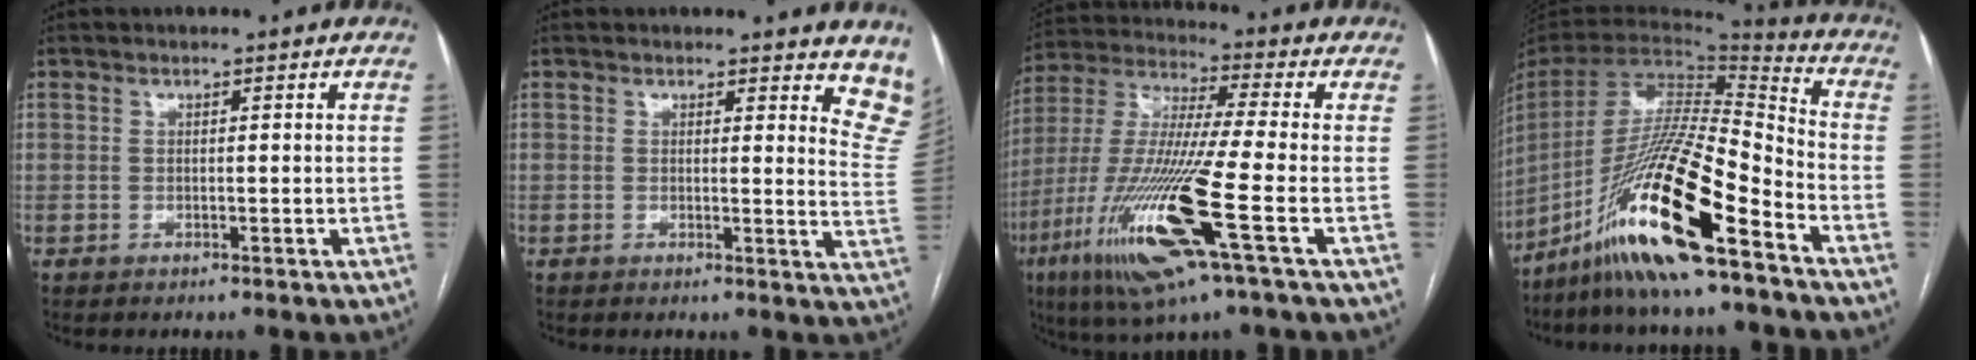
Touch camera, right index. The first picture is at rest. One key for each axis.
{"total": 8.9, "fx": 8.0, "fy": 2.5, "fz": 3.0, "tx": -0.001, "ty": -0.042, "tz": 0.050}
{"total": 18.9, "fx": -7.3, "fy": 0.3, "fz": 17.4, "tx": -0.385, "ty": -0.035, "tz": -0.144}
{"total": 22.2, "fx": -13.7, "fy": 1.8, "fz": 17.3, "tx": -0.354, "ty": -0.038, "tz": -0.259}